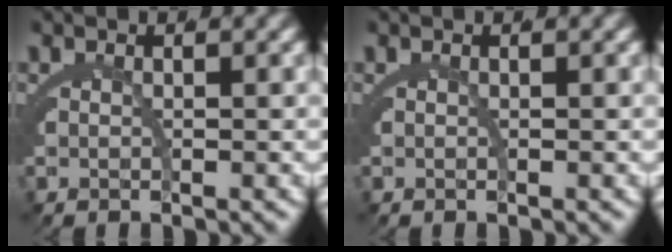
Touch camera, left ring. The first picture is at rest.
{"total": 0.0}